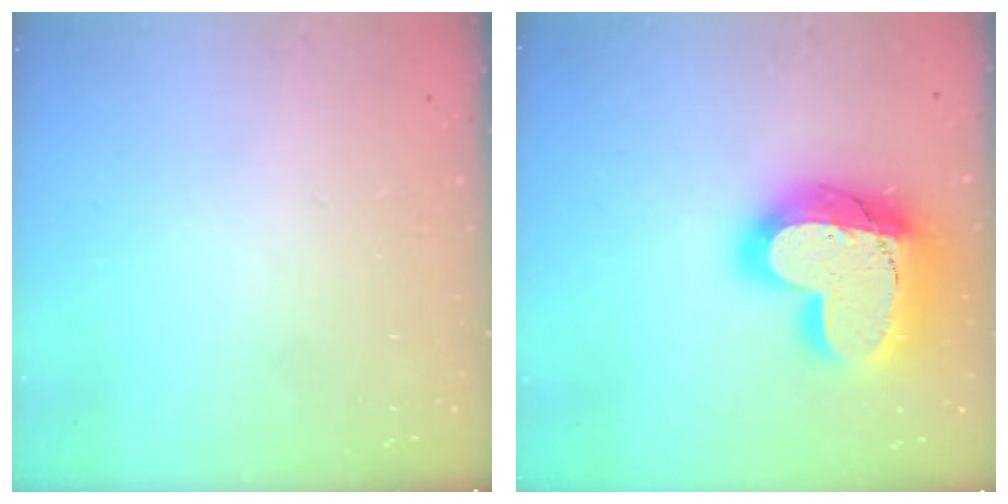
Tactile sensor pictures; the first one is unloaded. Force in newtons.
{"total": 25.8, "press": 25.7, "slide": 1.9}